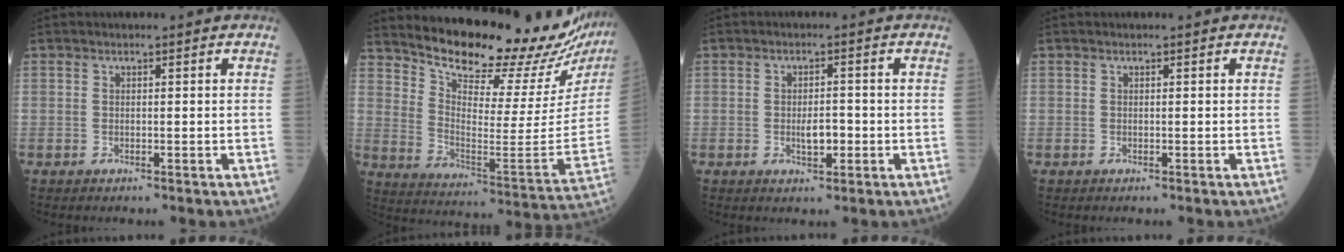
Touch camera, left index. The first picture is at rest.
{"total": 24.5, "force": [22.5, 3.3, 8.9], "torque": [-0.147, -0.105, 0.301]}
{"total": 3.0, "force": [-0.7, 1.2, 2.7], "torque": [-0.049, 0.001, -0.009]}
{"total": 0.0}